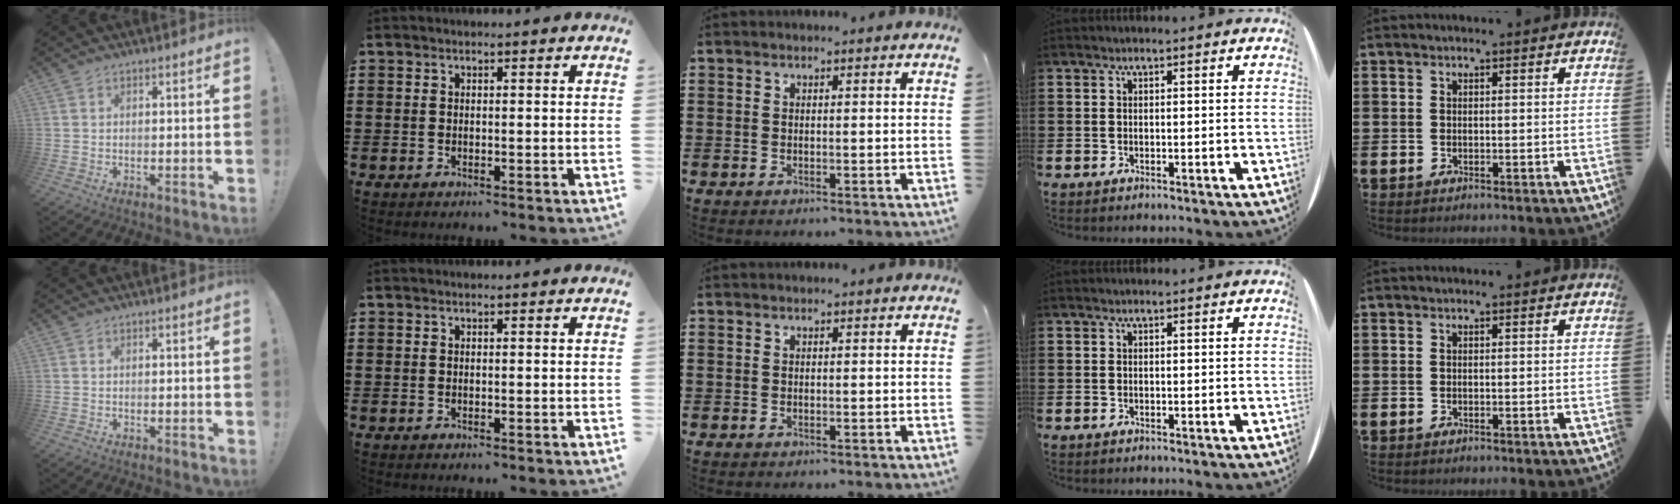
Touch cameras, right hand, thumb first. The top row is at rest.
{}